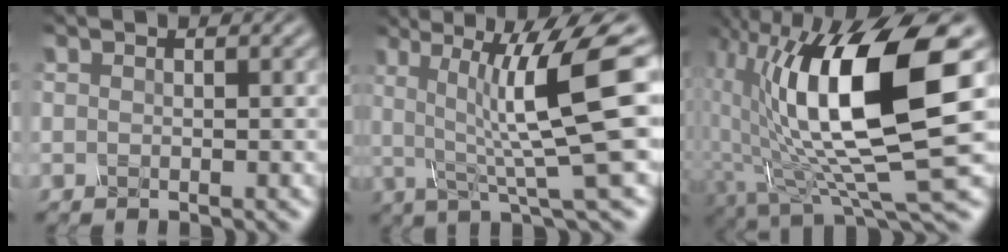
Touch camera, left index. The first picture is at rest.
{"total": 10.0, "force": [1.4, 1.8, 9.8], "torque": [-0.141, 0.003, 0.023]}
{"total": 14.0, "force": [2.1, 4.2, 13.1], "torque": [-0.227, -0.010, 0.036]}